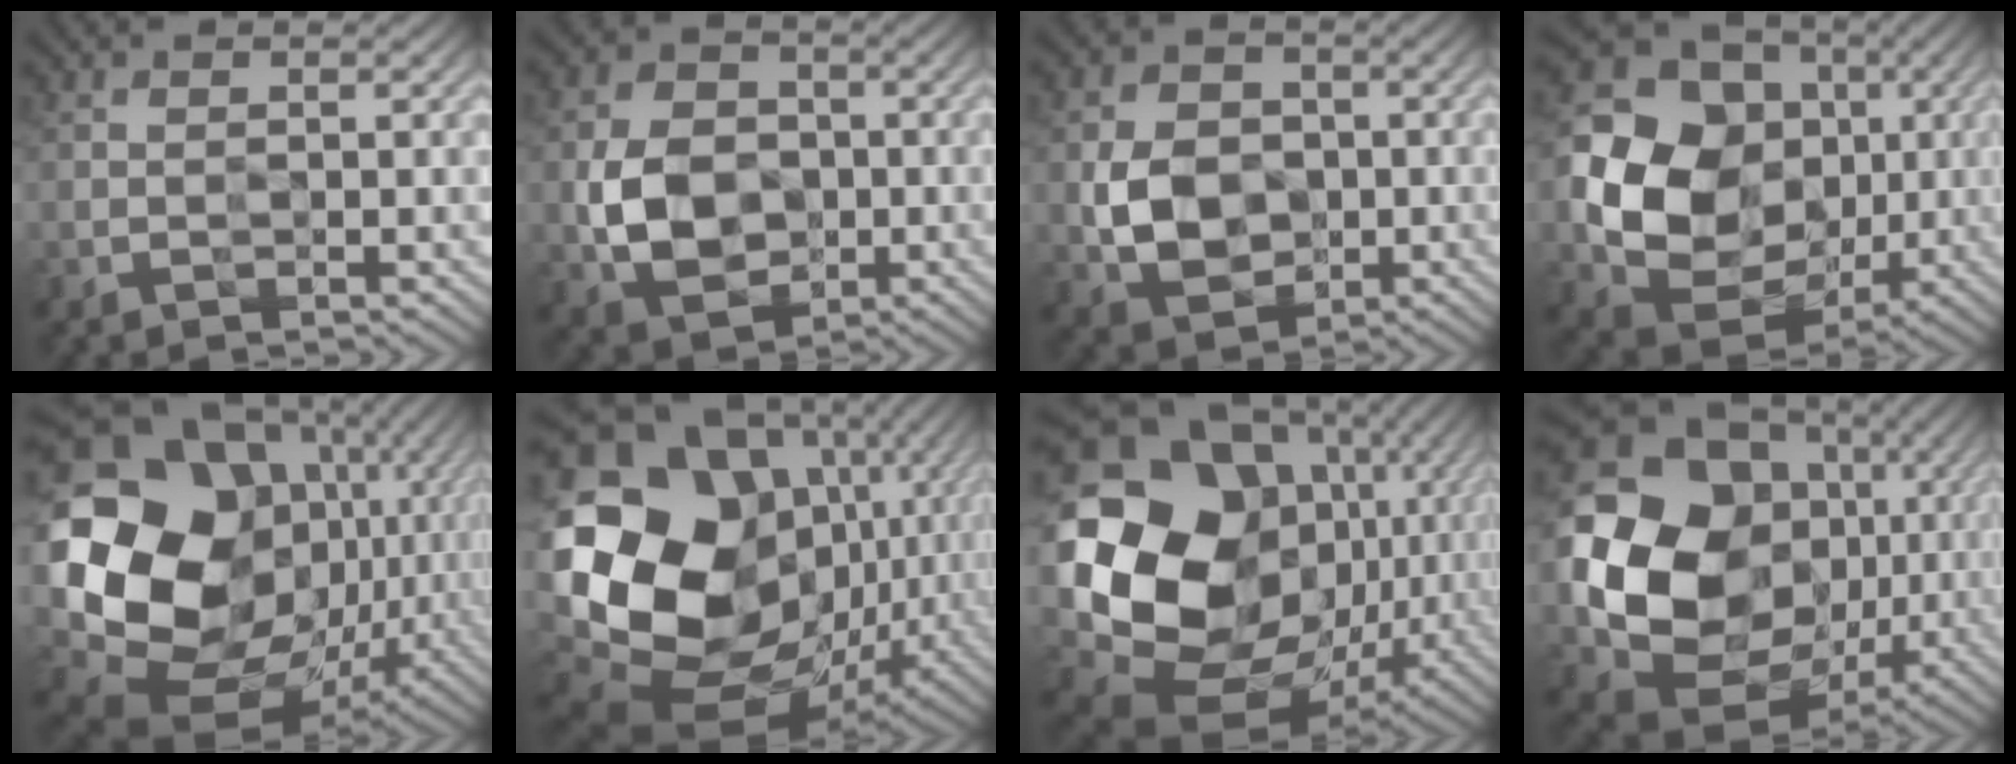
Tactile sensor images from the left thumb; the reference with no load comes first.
{"total": 7.7, "force": [-1.3, 6.1, 4.5], "torque": [-0.099, -0.009, -0.027]}
{"total": 6.8, "force": [-0.9, 5.6, 3.8], "torque": [-0.084, -0.009, -0.020]}
{"total": 17.3, "force": [0.0, 15.1, 8.4], "torque": [-0.203, -0.030, 0.020]}
{"total": 21.1, "force": [1.4, 17.2, 12.2], "torque": [-0.287, -0.050, 0.073]}
{"total": 22.3, "force": [-0.6, 18.1, 13.0], "torque": [-0.291, -0.046, 0.010]}
{"total": 21.0, "force": [1.6, 17.1, 12.2], "torque": [-0.284, -0.049, 0.077]}
{"total": 19.8, "force": [0.4, 16.8, 10.6], "torque": [-0.242, -0.045, 0.040]}